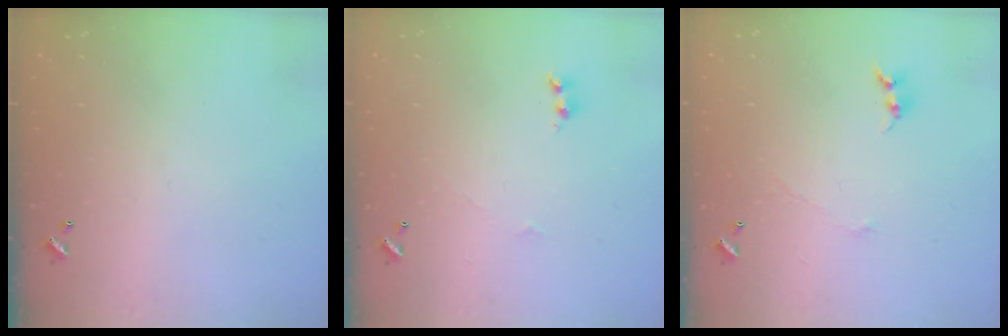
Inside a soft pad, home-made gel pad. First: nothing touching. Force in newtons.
{"total": 1.6, "press": 1.6, "slide": 0.2}
{"total": 0.0}